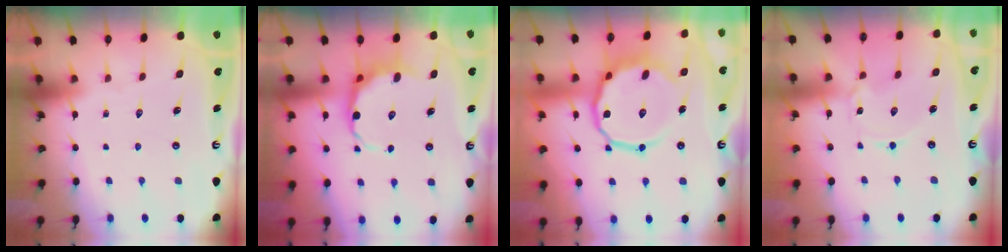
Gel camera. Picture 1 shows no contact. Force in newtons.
{"total": 7.1, "press": 6.7, "slide": 2.2}
{"total": 14.2, "press": 14.0, "slide": 2.4}
{"total": 1.2, "press": 1.2, "slide": 0.2}